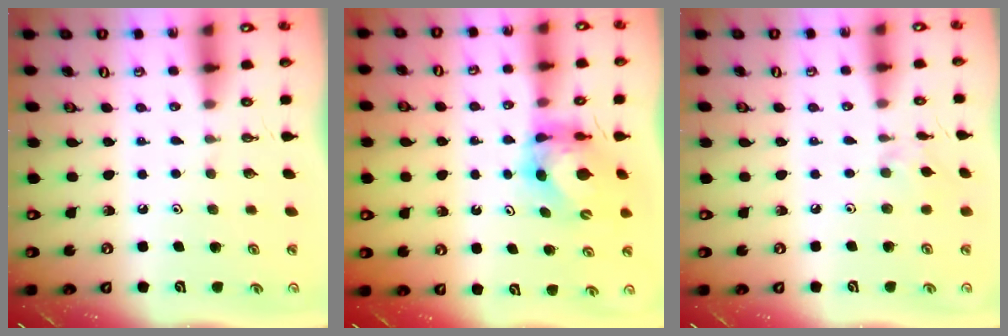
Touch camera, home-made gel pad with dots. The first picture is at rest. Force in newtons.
{"total": 7.2, "press": 7.2, "slide": 0.8}
{"total": 2.3, "press": 2.3, "slide": 0.4}